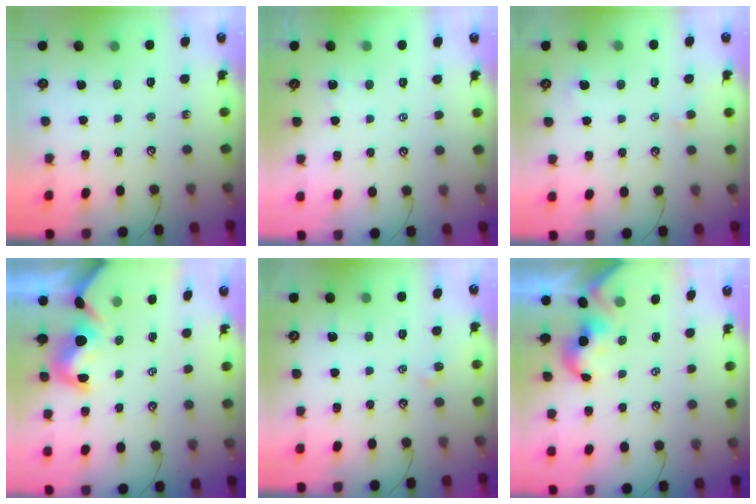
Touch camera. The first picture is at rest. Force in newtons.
{"total": 3.6, "press": 3.6, "slide": 0.0}
{"total": 0.7, "press": 0.7, "slide": 0.3}
{"total": 2.6, "press": 2.4, "slide": 1.0}
{"total": 0.0}
{"total": 0.0}